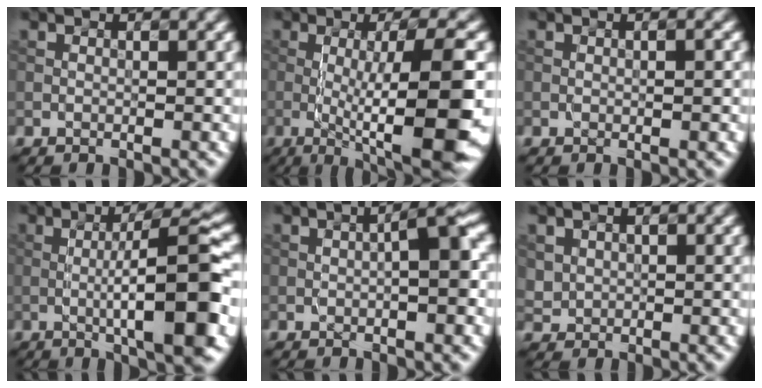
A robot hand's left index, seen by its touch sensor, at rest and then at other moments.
{"total": 11.7, "force": [-2.1, 2.3, 11.3], "torque": [-0.155, 0.000, -0.030]}
{"total": 1.1, "force": [0.0, 0.2, 1.0], "torque": [-0.013, 0.000, 0.000]}
{"total": 10.1, "force": [-1.0, 1.8, 9.9], "torque": [-0.129, 0.011, -0.018]}
{"total": 4.0, "force": [0.1, 0.7, 4.0], "torque": [-0.059, 0.012, 0.001]}
{"total": 1.3, "force": [0.5, 1.3, 0.2], "torque": [-0.003, -0.004, 0.016]}